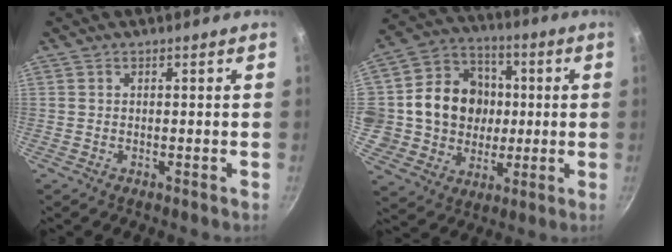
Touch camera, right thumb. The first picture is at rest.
{"total": 17.1, "force": [1.0, 15.3, 7.5], "torque": [-0.099, 0.023, 0.015]}